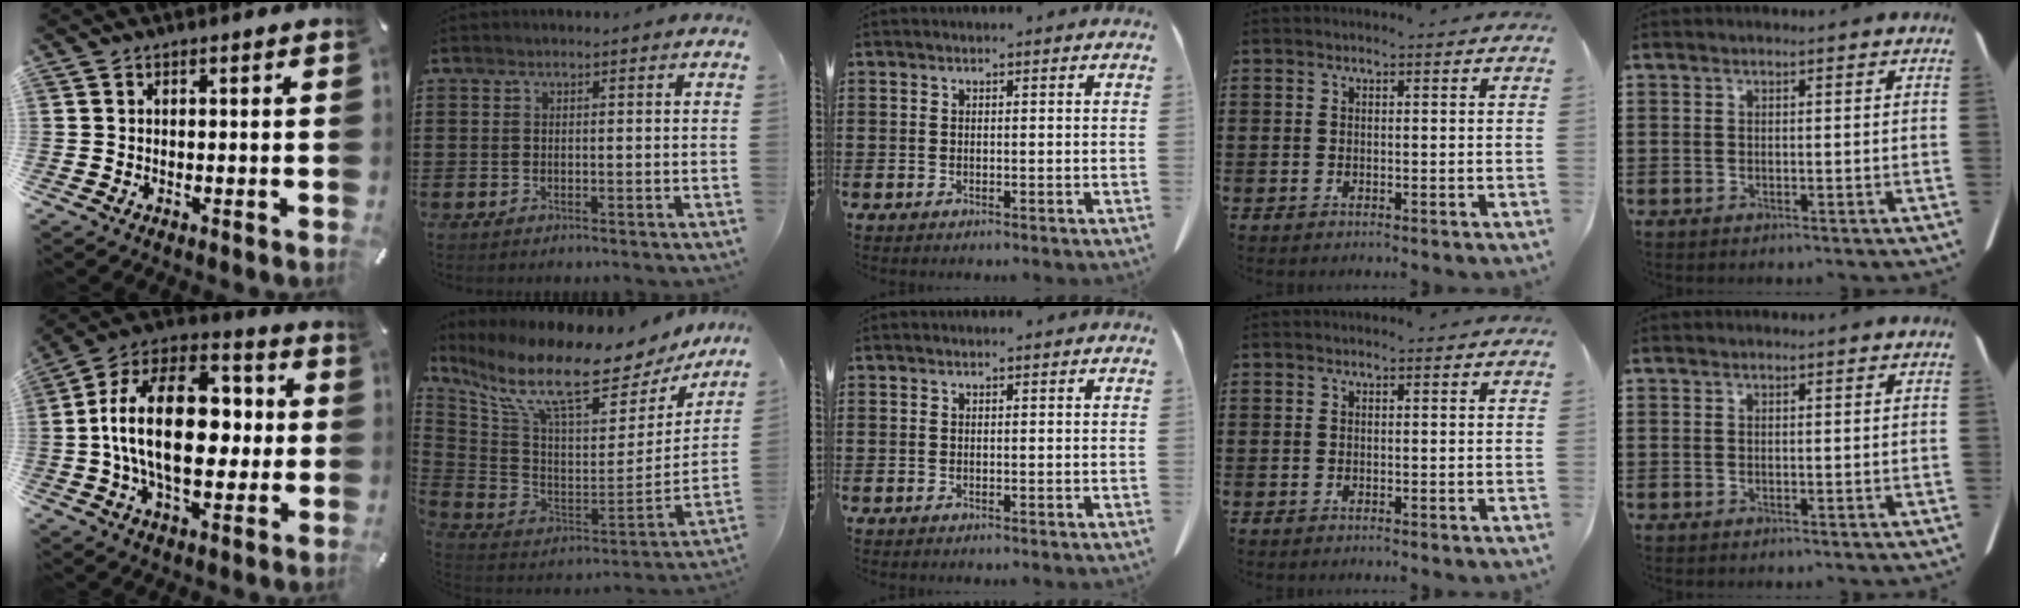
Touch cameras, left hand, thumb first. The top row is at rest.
{"thumb": {"total": 23.1, "force": [-0.2, 14.1, 18.3], "torque": [-0.331, 0.005, -0.009]}, "index": {"total": 12.1, "force": [8.1, 3.5, 8.3], "torque": [-0.173, -0.057, 0.133]}}